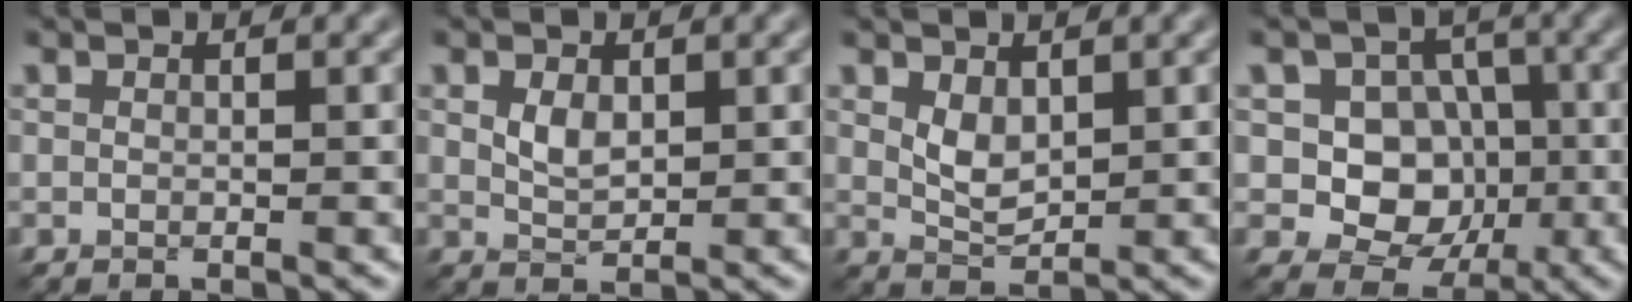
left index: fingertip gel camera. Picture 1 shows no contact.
{"total": 1.9, "force": [0.5, 1.2, 1.4], "torque": [-0.034, -0.001, 0.011]}
{"total": 2.3, "force": [0.8, 1.3, 1.7], "torque": [-0.041, -0.004, 0.020]}
{"total": 7.9, "force": [-0.4, 6.9, 3.8], "torque": [-0.054, 0.019, -0.033]}